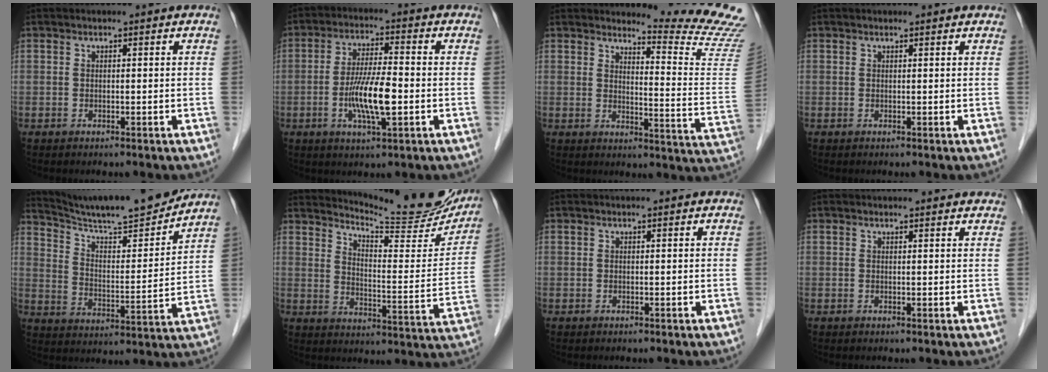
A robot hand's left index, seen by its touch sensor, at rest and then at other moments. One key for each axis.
{"total": 8.6, "fx": -2.3, "fy": 1.3, "fz": 8.1, "tx": -0.158, "ty": -0.011, "tz": -0.046}
{"total": 12.2, "fx": 11.9, "fy": -2.5, "fz": 1.3, "tx": -0.023, "ty": -0.136, "tz": 0.130}
{"total": 0.7, "fx": 0.7, "fy": 0.1, "fz": 0.0, "tx": -0.009, "ty": -0.001, "tz": 0.003}
{"total": 17.7, "fx": 16.4, "fy": 0.4, "fz": 6.8, "tx": -0.115, "ty": -0.019, "tz": 0.253}
{"total": 18.5, "fx": 17.3, "fy": 1.7, "fz": 6.2, "tx": -0.092, "ty": -0.077, "tz": 0.216}
{"total": 0.0}
{"total": 2.2, "fx": 2.1, "fy": 0.4, "fz": 0.2, "tx": -0.010, "ty": 0.000, "tz": 0.013}